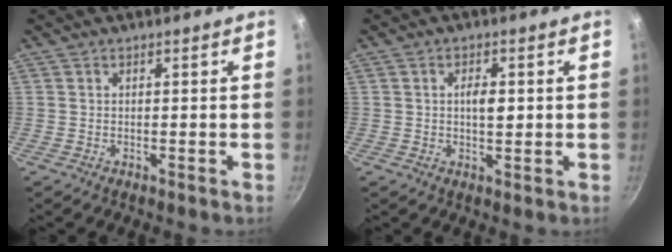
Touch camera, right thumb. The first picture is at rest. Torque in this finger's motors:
{"motor_torque": [-0.37, 0.58, 0.40, 0.07, 0.06]}